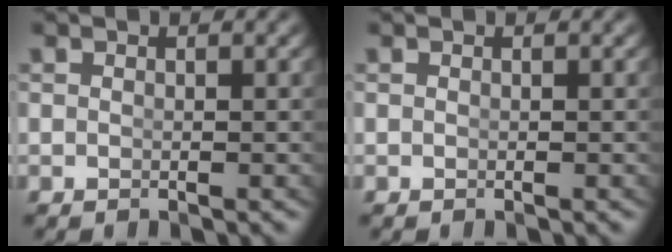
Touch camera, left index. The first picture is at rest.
{"total": 0.0}